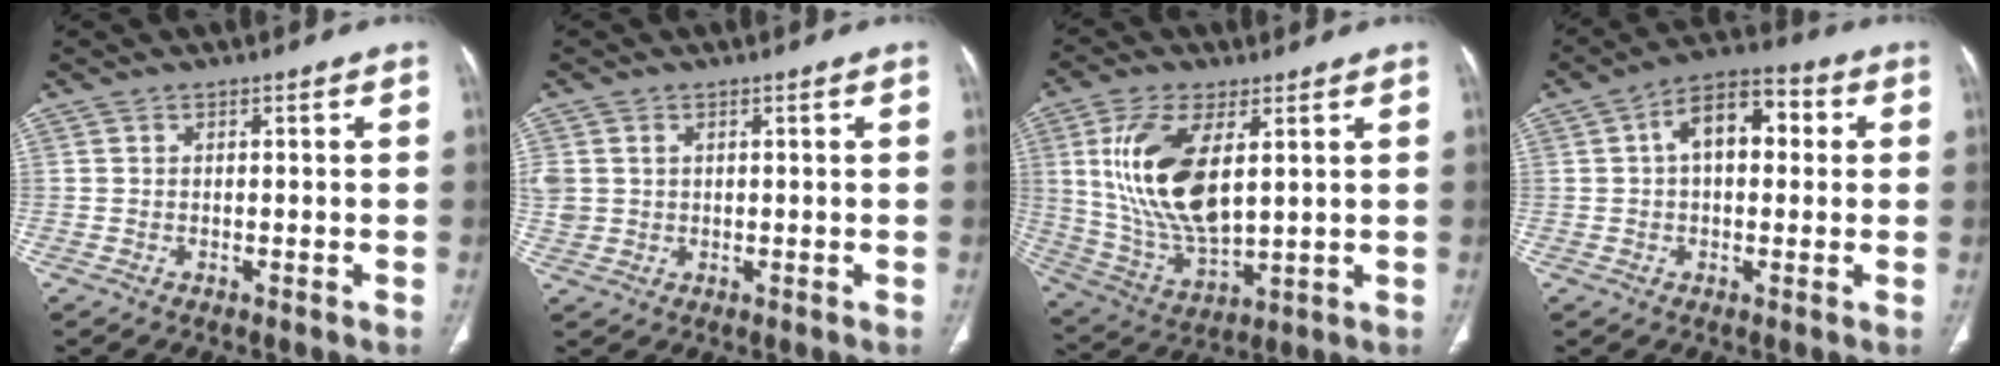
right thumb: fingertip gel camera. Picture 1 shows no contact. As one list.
[{"total": 5.6, "force": [1.2, 4.7, 2.8], "torque": [-0.083, 0.002, 0.034]}, {"total": 17.3, "force": [4.3, 8.2, 14.7], "torque": [-0.291, -0.021, 0.093]}, {"total": 10.8, "force": [2.0, 6.3, 8.6], "torque": [-0.117, 0.030, 0.023]}]